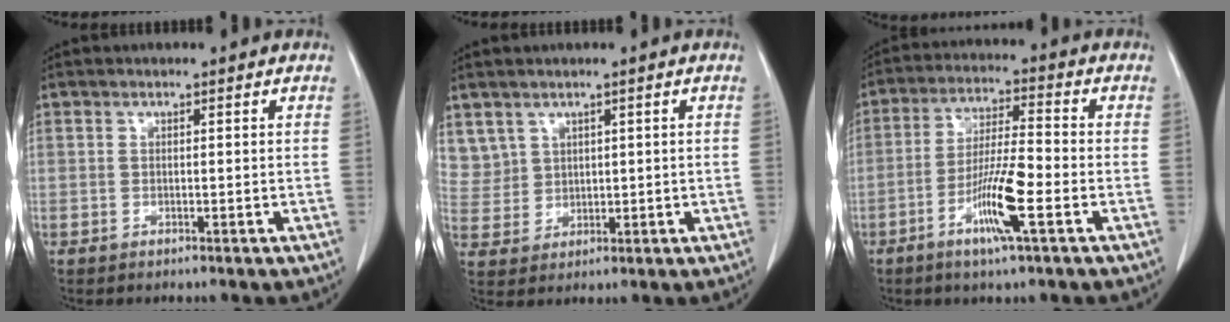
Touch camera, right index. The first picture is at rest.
{"total": 5.9, "force": [3.3, 4.9, 0.3], "torque": [-0.012, 0.014, 0.081]}
{"total": 9.8, "force": [-3.9, 0.5, 8.9], "torque": [-0.169, -0.009, -0.075]}